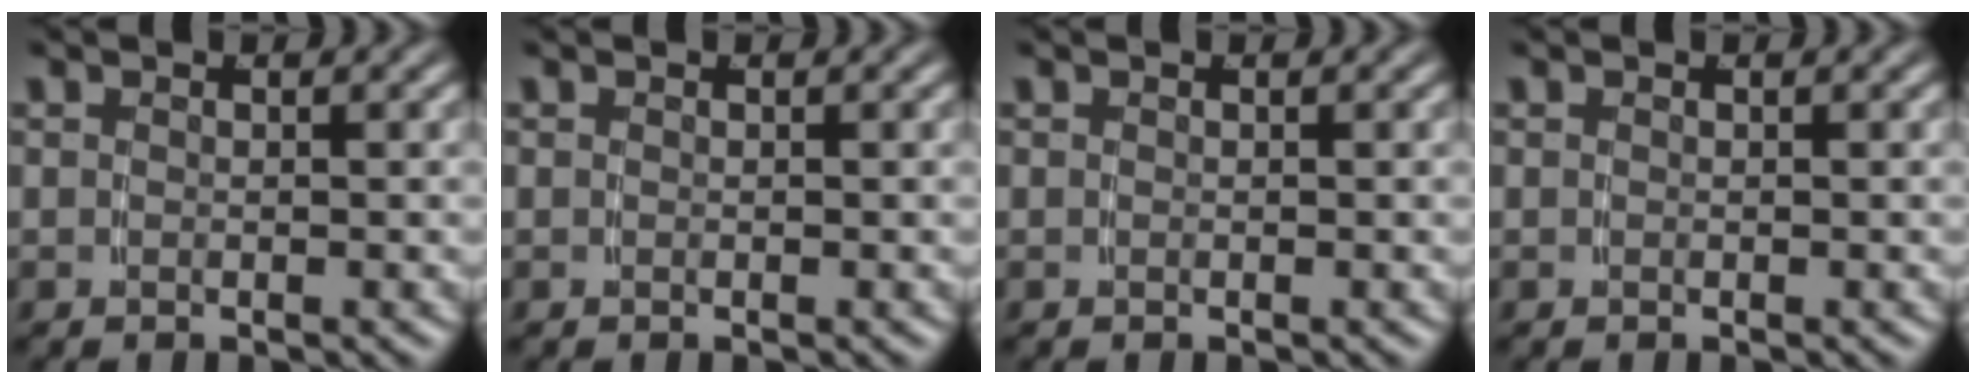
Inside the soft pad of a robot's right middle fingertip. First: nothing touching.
{"total": 0.0}
{"total": 0.0}
{"total": 0.0}